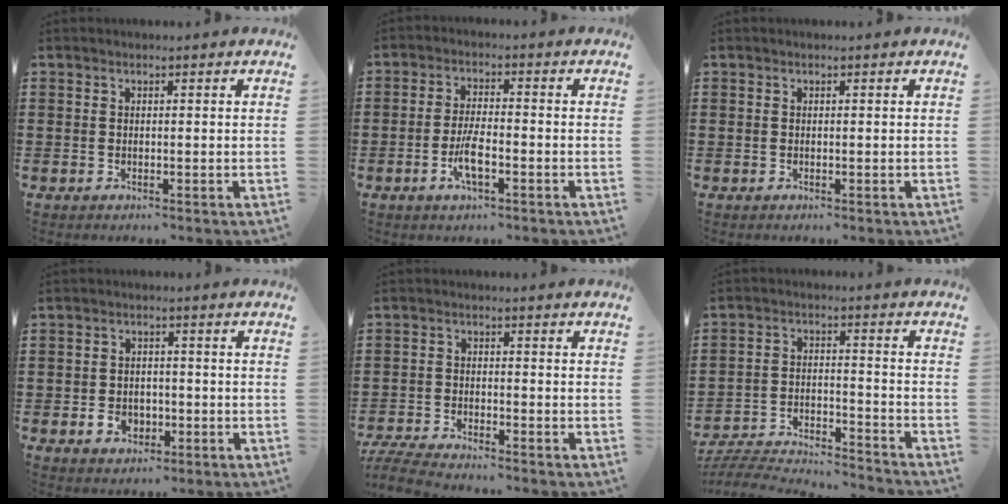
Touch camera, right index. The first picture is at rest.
{"total": 5.0, "force": [-1.9, 1.4, 4.4], "torque": [-0.095, -0.004, -0.040]}
{"total": 0.0}
{"total": 3.4, "force": [-1.3, 2.7, 1.7], "torque": [-0.038, 0.004, -0.025]}
{"total": 4.1, "force": [-4.0, 0.0, 0.9], "torque": [-0.036, -0.013, -0.085]}
{"total": 5.4, "force": [-5.3, 0.3, 1.1], "torque": [-0.038, -0.007, -0.112]}